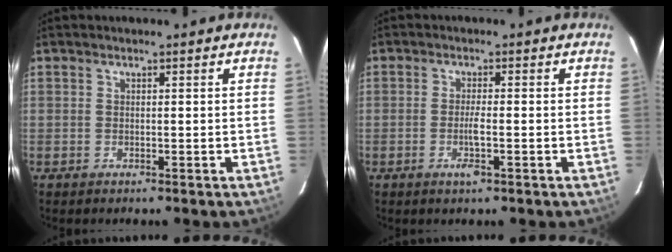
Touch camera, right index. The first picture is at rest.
{"total": 2.6, "force": [-1.0, 0.0, 2.4], "torque": [-0.051, -0.004, -0.019]}